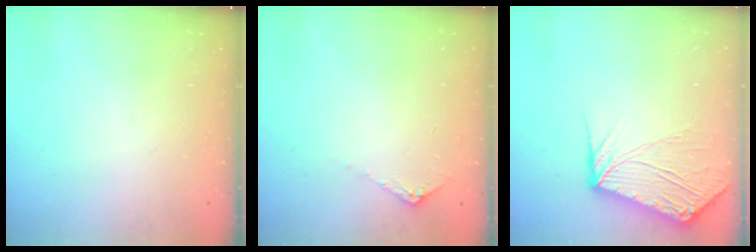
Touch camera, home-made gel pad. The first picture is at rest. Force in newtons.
{"total": 5.8, "press": 5.8, "slide": 0.8}
{"total": 11.2, "press": 11.1, "slide": 1.4}